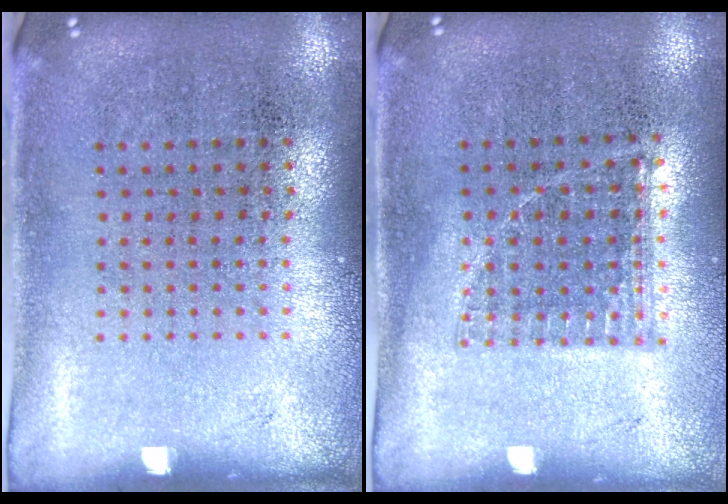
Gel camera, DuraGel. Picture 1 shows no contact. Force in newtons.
{"total": 0.8, "press": 0.8, "slide": 0.2}